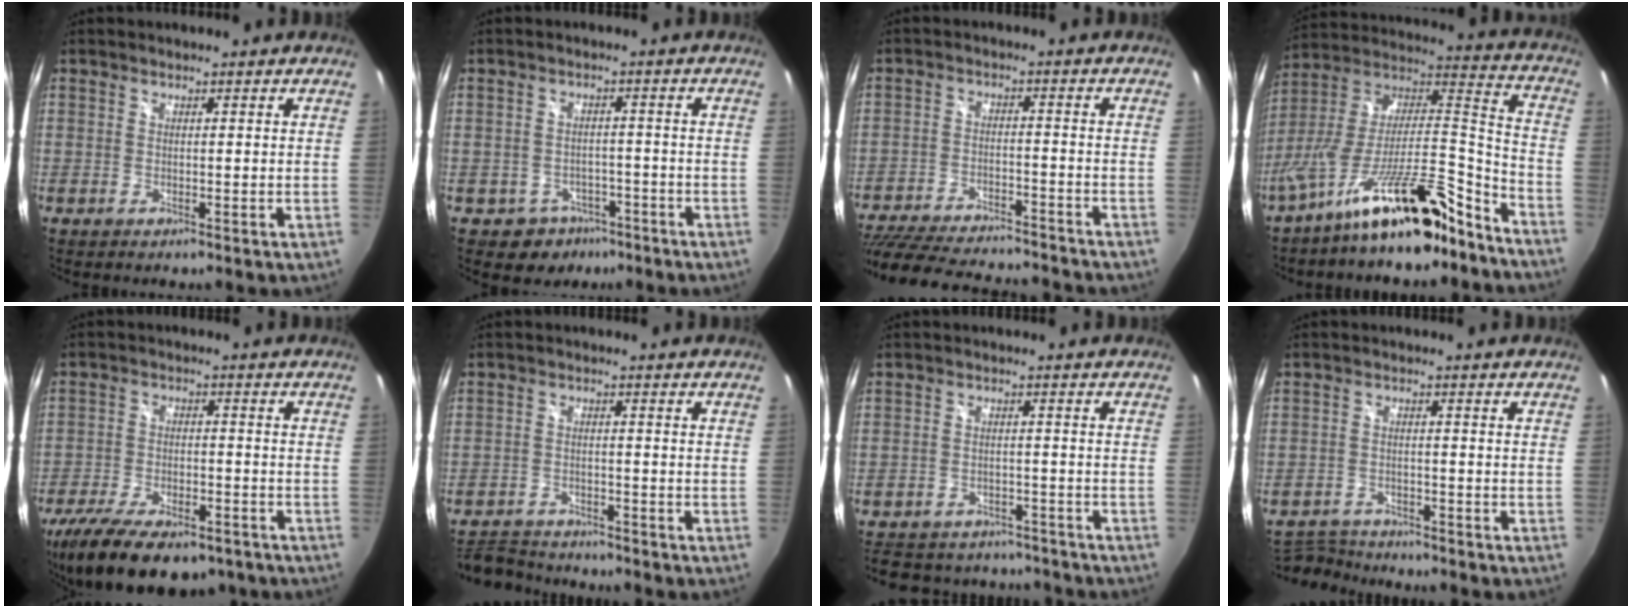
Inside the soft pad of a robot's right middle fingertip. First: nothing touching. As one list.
[{"total": 5.9, "force": [-3.7, 4.6, 0.7], "torque": [-0.023, 0.017, -0.041]}, {"total": 24.6, "force": [-21.1, 6.5, 10.9], "torque": [-0.230, -0.036, -0.305]}, {"total": 19.9, "force": [-15.0, 3.5, 12.5], "torque": [-0.199, -0.001, -0.257]}, {"total": 18.9, "force": [-13.4, 7.9, 10.7], "torque": [-0.226, -0.042, -0.210]}, {"total": 8.3, "force": [-7.8, 2.2, 1.6], "torque": [-0.058, -0.001, -0.135]}, {"total": 16.9, "force": [-14.3, 7.1, 5.5], "torque": [-0.125, 0.022, -0.186]}, {"total": 7.4, "force": [-7.1, 1.8, 1.1], "torque": [-0.044, 0.001, -0.125]}]